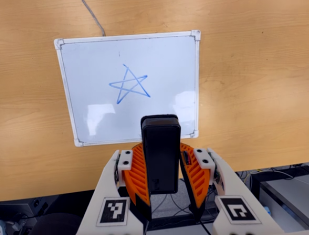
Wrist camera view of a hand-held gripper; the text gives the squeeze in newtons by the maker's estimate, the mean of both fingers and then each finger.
{"total": 8.8, "left": 7.8, "right": 9.8}